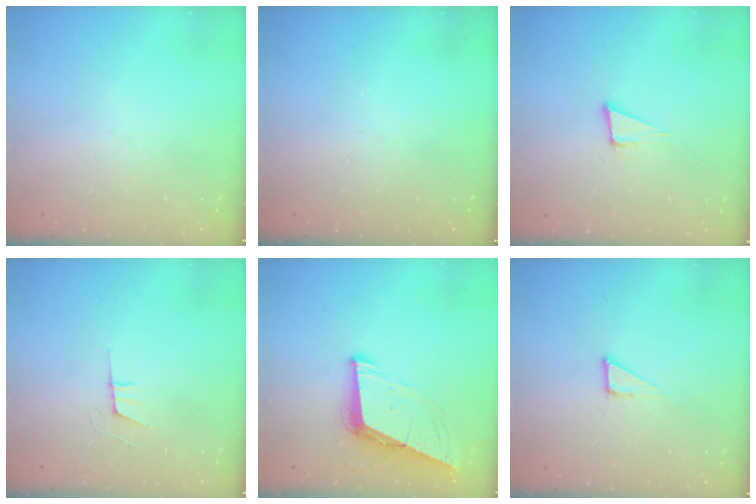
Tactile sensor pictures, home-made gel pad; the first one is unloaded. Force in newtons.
{"total": 0.0}
{"total": 5.7, "press": 4.6, "slide": 3.2}
{"total": 6.1, "press": 5.2, "slide": 3.1}
{"total": 8.9, "press": 8.2, "slide": 3.5}
{"total": 1.9, "press": 1.9, "slide": 0.1}